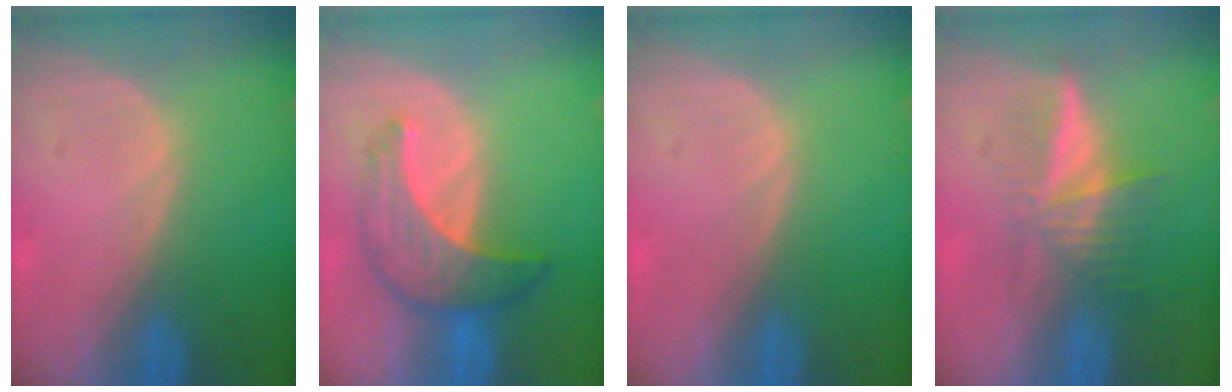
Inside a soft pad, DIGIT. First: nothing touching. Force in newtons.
{"total": 7.0, "press": 6.9, "slide": 0.5}
{"total": 0.0}
{"total": 6.0, "press": 5.3, "slide": 2.9}